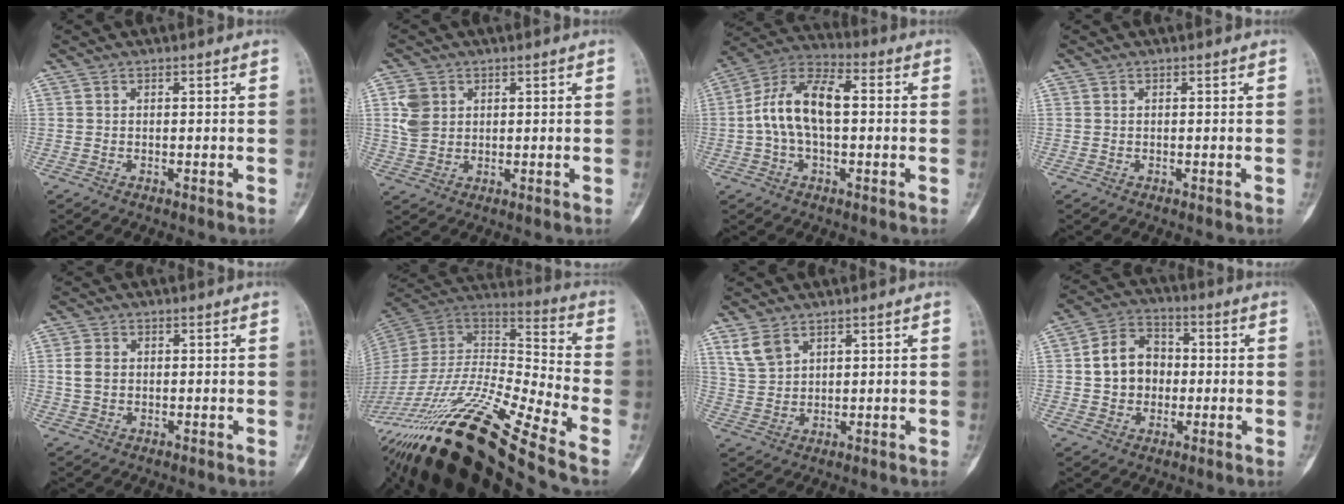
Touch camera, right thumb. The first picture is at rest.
{"total": 5.5, "force": [1.7, 4.4, 2.7], "torque": [-0.037, 0.001, 0.036]}
{"total": 13.5, "force": [0.4, 7.3, 11.3], "torque": [-0.213, 0.037, -0.002]}
{"total": 0.0}
{"total": 3.4, "force": [0.3, 2.6, 2.1], "torque": [-0.039, 0.007, 0.006]}
{"total": 31.4, "force": [-18.7, 6.2, 24.5], "torque": [-0.475, 0.029, -0.332]}
{"total": 5.2, "force": [3.3, 3.1, 2.5], "torque": [-0.043, -0.012, 0.078]}
{"total": 10.6, "force": [0.0, 8.7, 6.1], "torque": [-0.073, 0.024, -0.006]}